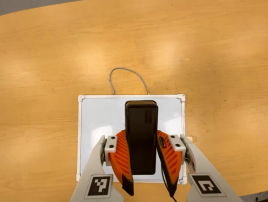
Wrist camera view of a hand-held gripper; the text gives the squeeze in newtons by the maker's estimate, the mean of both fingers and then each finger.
{"total": 6.1, "left": 5.3, "right": 7.0}